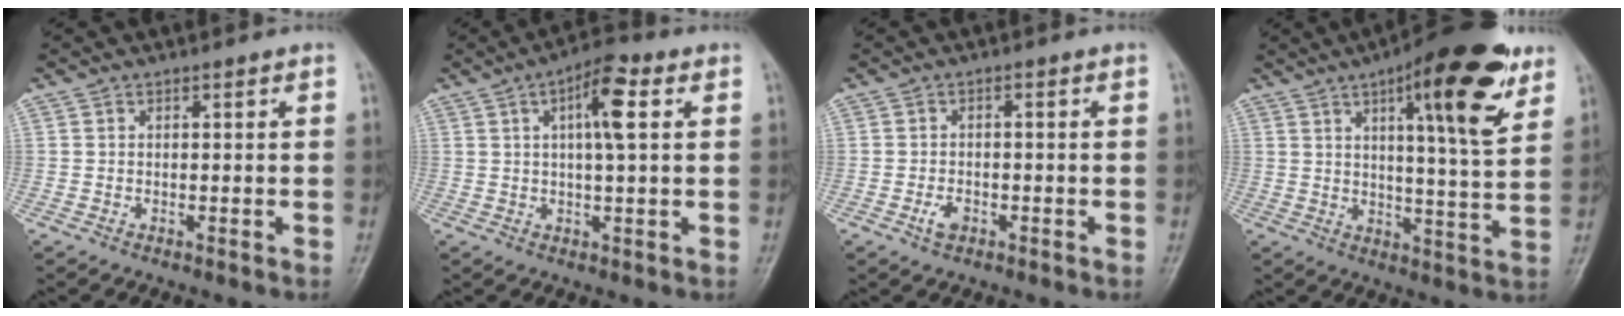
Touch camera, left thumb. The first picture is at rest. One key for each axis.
{"total": 8.2, "fx": 2.5, "fy": 2.3, "fz": 7.4, "tx": -0.119, "ty": 0.007, "tz": 0.035}
{"total": 2.6, "fx": -1.3, "fy": 1.5, "fz": 1.7, "tx": -0.031, "ty": 0.008, "tz": -0.022}
{"total": 17.7, "fx": 9.2, "fy": 4.4, "fz": 14.5, "tx": -0.182, "ty": -0.038, "tz": 0.128}